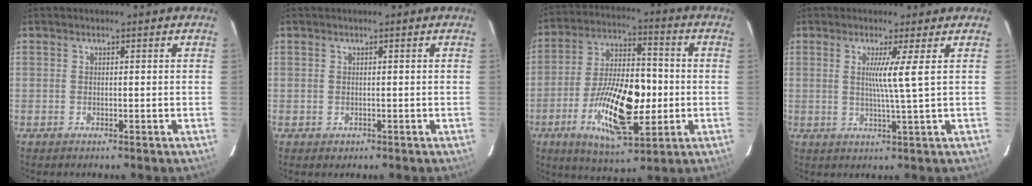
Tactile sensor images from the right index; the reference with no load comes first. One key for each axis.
{"total": 0.7, "fx": -0.2, "fy": 0.7, "fz": 0.1, "tx": -0.004, "ty": 0.003, "tz": 0.002}
{"total": 16.7, "fx": -3.8, "fy": 5.8, "fz": 15.2, "tx": -0.279, "ty": 0.003, "tz": -0.063}
{"total": 4.5, "fx": 1.0, "fy": -1.6, "fz": 4.1, "tx": -0.076, "ty": -0.011, "tz": 0.019}